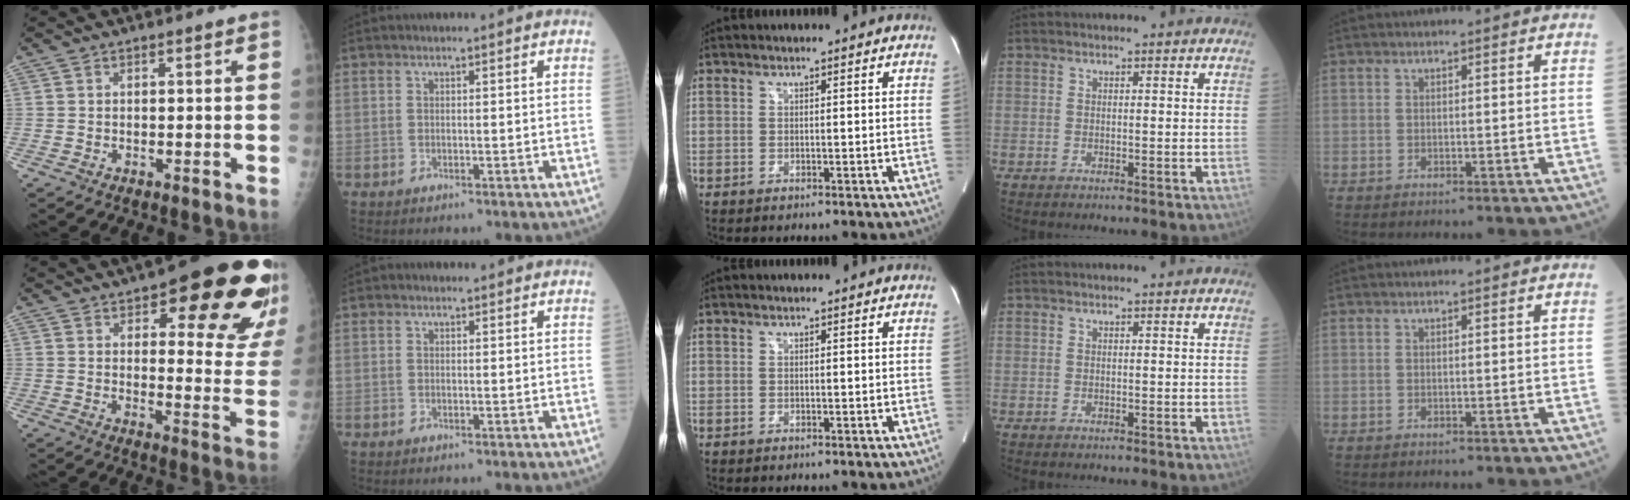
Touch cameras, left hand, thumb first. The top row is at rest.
{"thumb": {"total": 22.6, "force": [12.6, 7.6, 17.2], "torque": [-0.170, -0.054, 0.154]}, "index": {"total": 0.9, "force": [0.5, 0.6, 0.3], "torque": [-0.006, 0.003, 0.003]}}